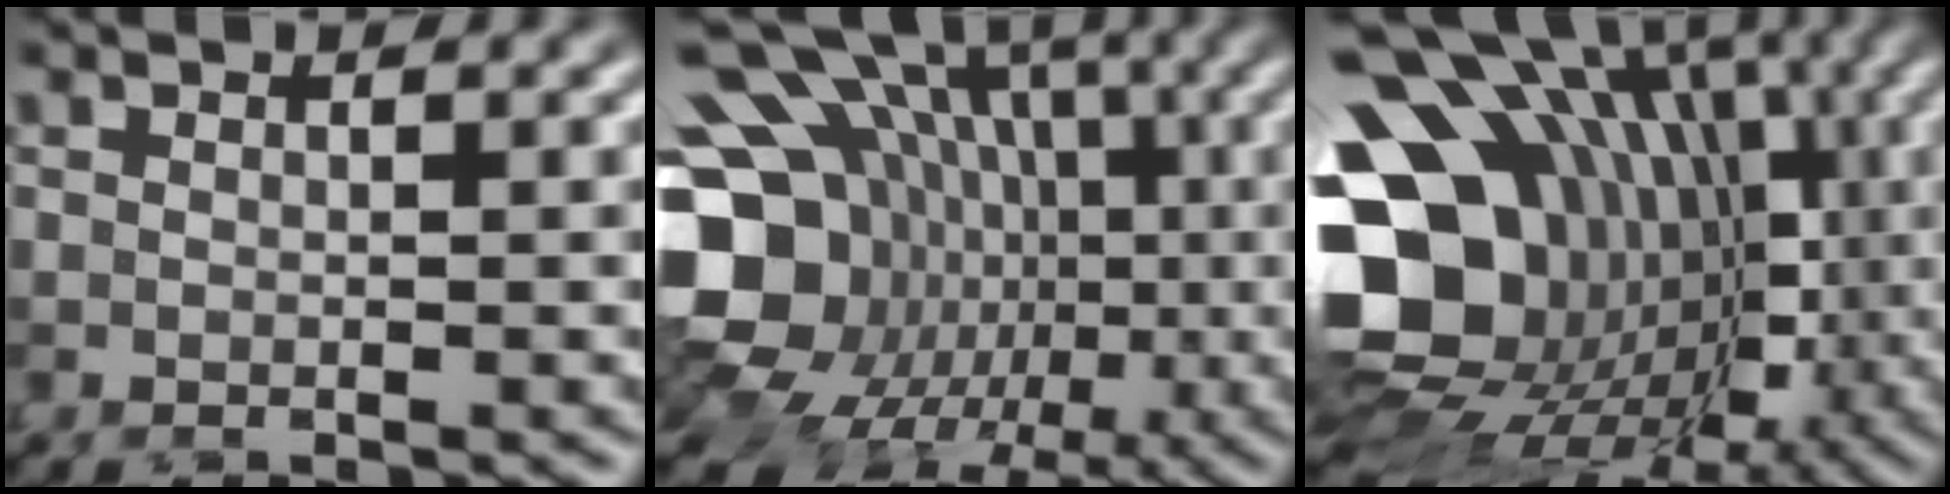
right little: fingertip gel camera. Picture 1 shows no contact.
{"total": 20.3, "force": [-1.4, 17.7, 9.9], "torque": [-0.151, 0.028, -0.055]}
{"total": 18.6, "force": [0.7, 15.1, 10.8], "torque": [-0.171, 0.004, 0.030]}